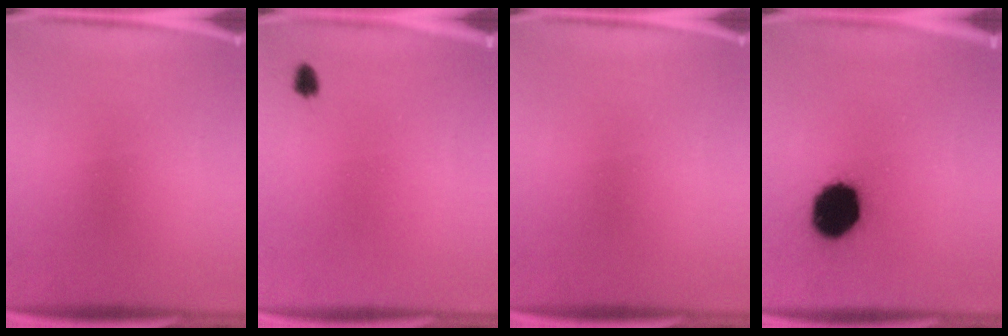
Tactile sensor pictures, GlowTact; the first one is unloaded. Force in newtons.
{"total": 1.5}
{"total": 0.0}
{"total": 15.7}